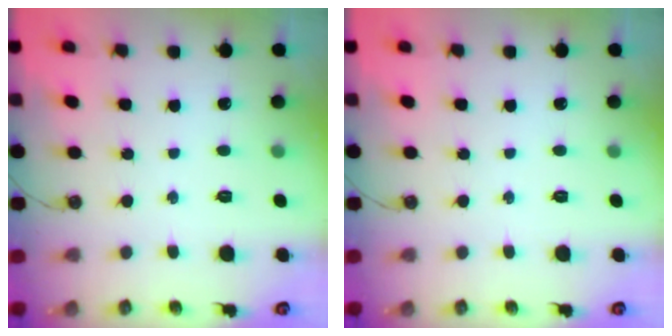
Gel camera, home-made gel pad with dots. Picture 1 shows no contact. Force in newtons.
{"total": 0.0}